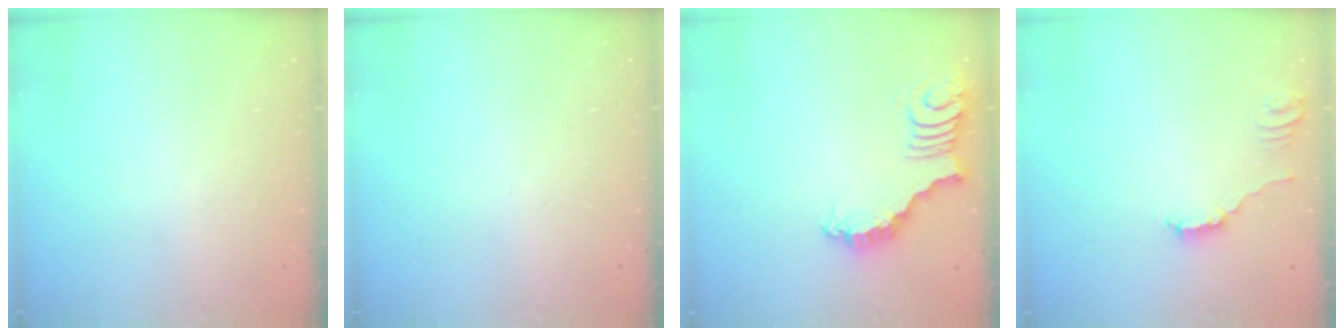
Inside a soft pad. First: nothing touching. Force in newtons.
{"total": 0.0}
{"total": 3.2, "press": 3.2, "slide": 0.2}
{"total": 1.8, "press": 1.8, "slide": 0.3}